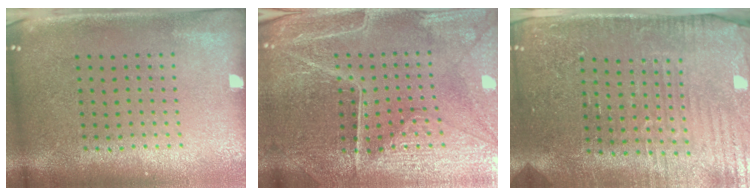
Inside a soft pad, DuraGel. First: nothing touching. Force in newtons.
{"total": 3.8, "press": 3.8, "slide": 0.5}
{"total": 3.5, "press": 3.5, "slide": 0.3}